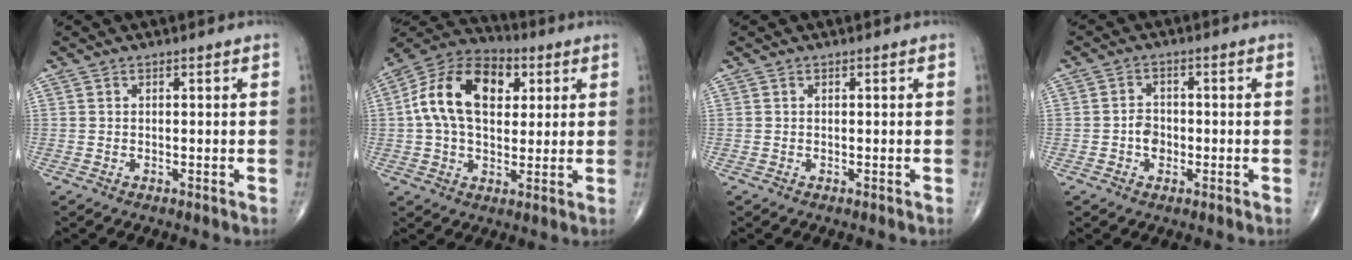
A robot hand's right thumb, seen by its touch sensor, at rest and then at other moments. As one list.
[{"total": 16.9, "force": [3.6, 10.7, 12.5], "torque": [-0.201, 0.011, 0.053]}, {"total": 0.0}, {"total": 3.2, "force": [-0.9, 2.6, 1.8], "torque": [-0.011, 0.009, -0.020]}]